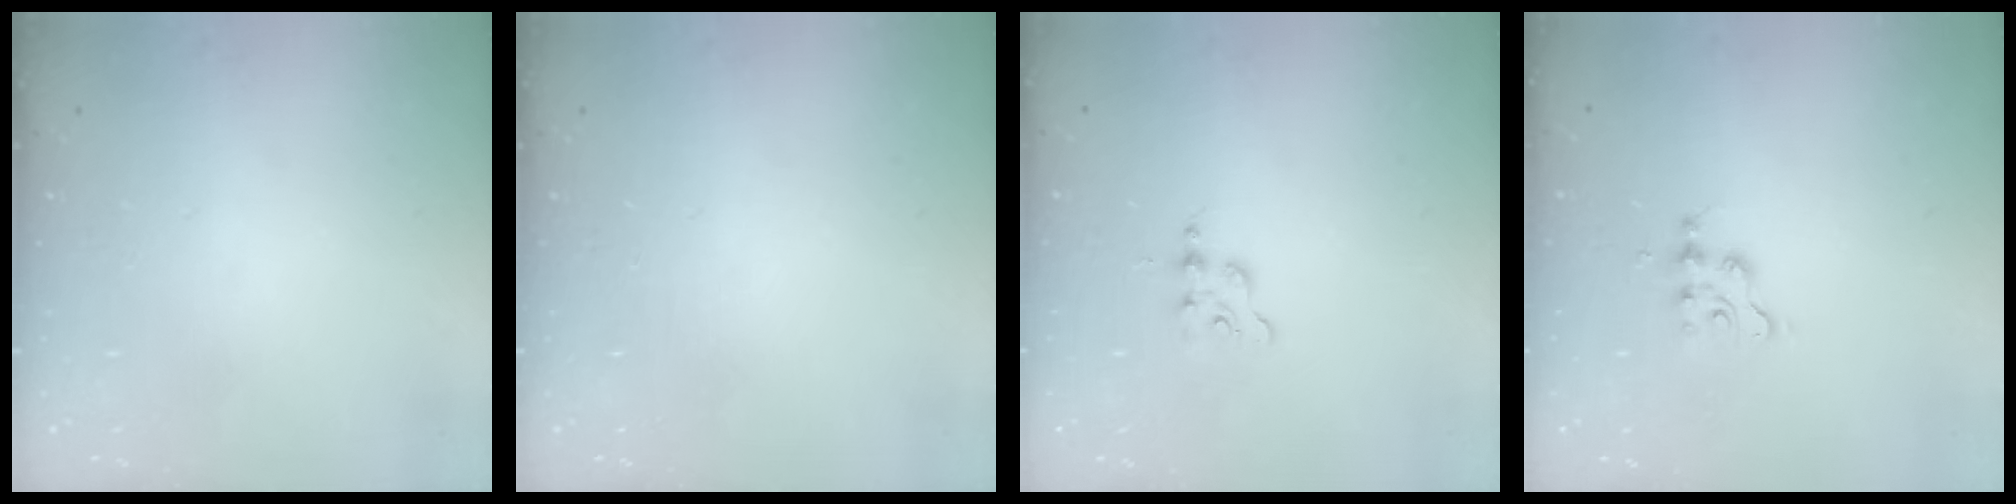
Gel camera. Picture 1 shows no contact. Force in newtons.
{"total": 0.0}
{"total": 1.4, "press": 1.3, "slide": 0.3}
{"total": 2.9, "press": 2.8, "slide": 0.3}